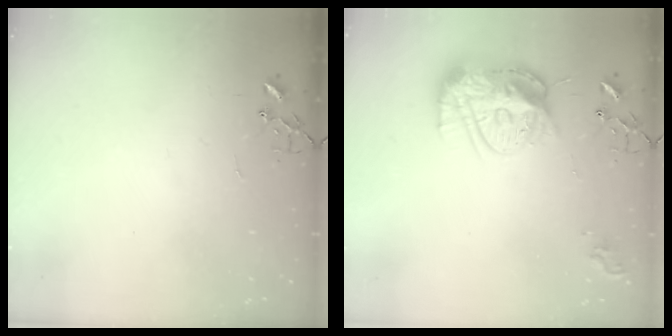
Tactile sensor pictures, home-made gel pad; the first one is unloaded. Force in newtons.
{"total": 19.1, "press": 19.1, "slide": 1.5}